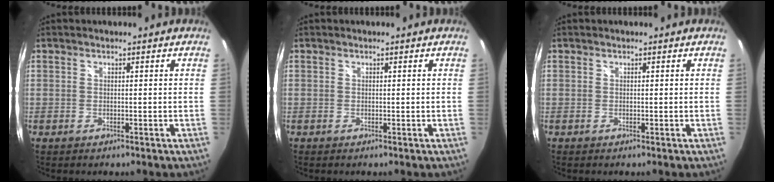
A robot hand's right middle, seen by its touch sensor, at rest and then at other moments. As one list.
[{"total": 0.0}, {"total": 0.0}]